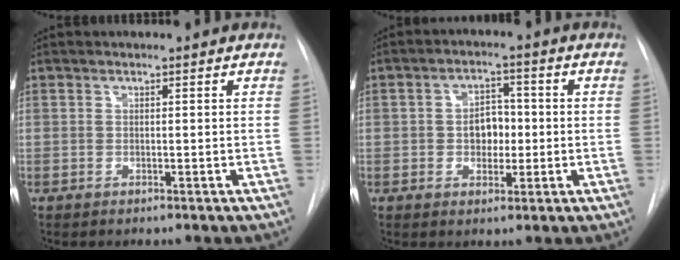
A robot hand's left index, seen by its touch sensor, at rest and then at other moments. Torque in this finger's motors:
{"motor_torque": [-0.01, 0.08, 0.10, 0.01]}